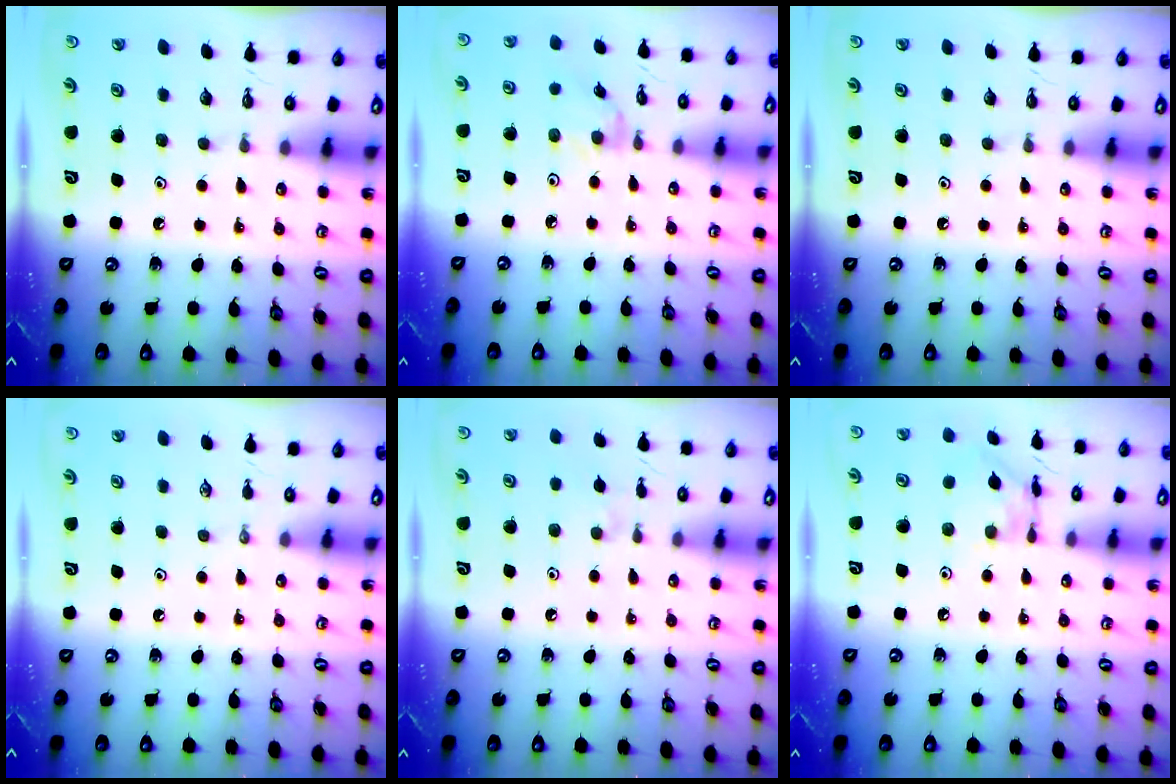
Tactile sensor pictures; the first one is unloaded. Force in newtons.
{"total": 2.4, "press": 2.4, "slide": 0.3}
{"total": 0.0}
{"total": 0.0}
{"total": 2.5, "press": 2.4, "slide": 0.5}
{"total": 9.0, "press": 9.0, "slide": 0.8}